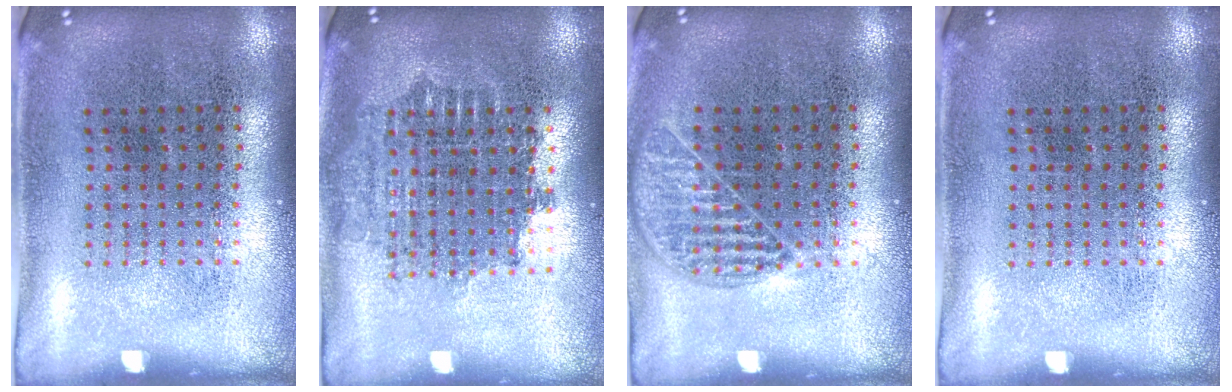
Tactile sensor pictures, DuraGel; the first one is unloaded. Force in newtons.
{"total": 1.6, "press": 1.3, "slide": 1.0}
{"total": 1.0, "press": 1.0, "slide": 0.3}
{"total": 0.0}